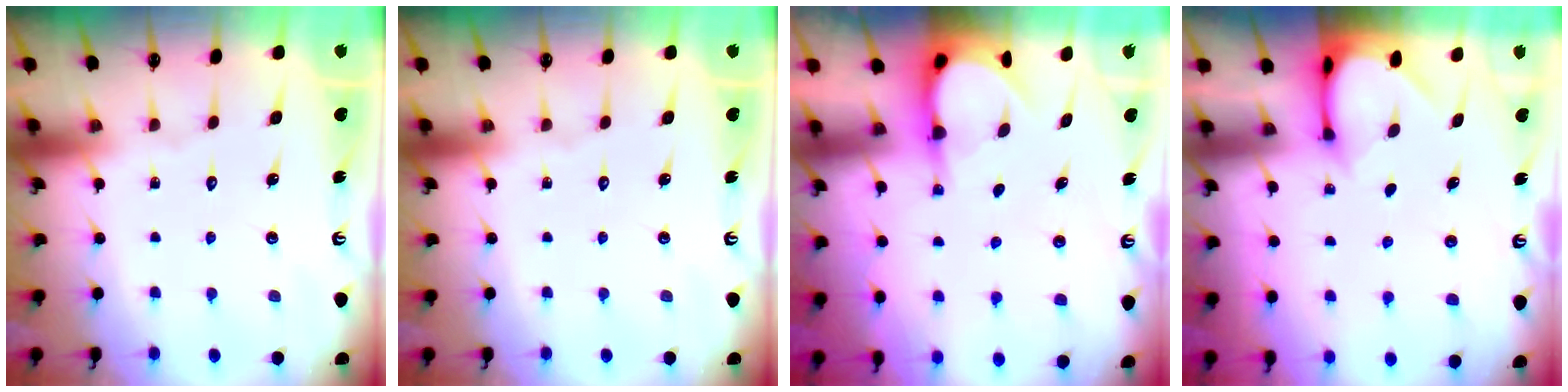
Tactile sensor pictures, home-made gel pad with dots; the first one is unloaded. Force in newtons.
{"total": 0.0}
{"total": 3.9, "press": 3.9, "slide": 0.3}
{"total": 2.9, "press": 2.9, "slide": 0.3}